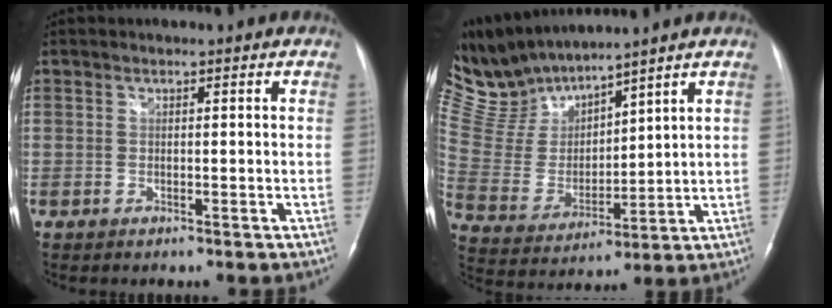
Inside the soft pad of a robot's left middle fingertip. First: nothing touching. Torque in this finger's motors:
{"motor_torque": [0.15, -0.80, -0.02, -0.06]}